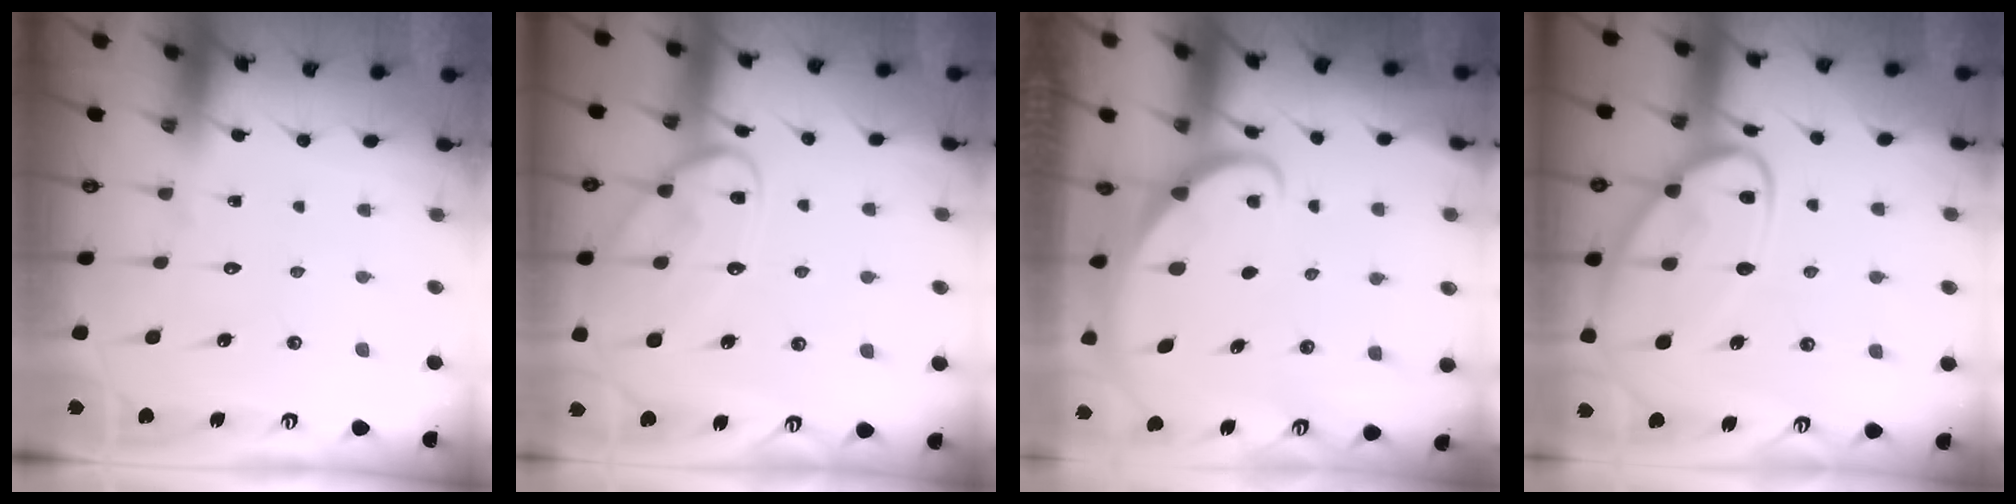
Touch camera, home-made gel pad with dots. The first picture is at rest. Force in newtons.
{"total": 12.9, "press": 12.9, "slide": 1.1}
{"total": 1.7, "press": 1.7, "slide": 0.1}
{"total": 15.4, "press": 15.4, "slide": 1.3}